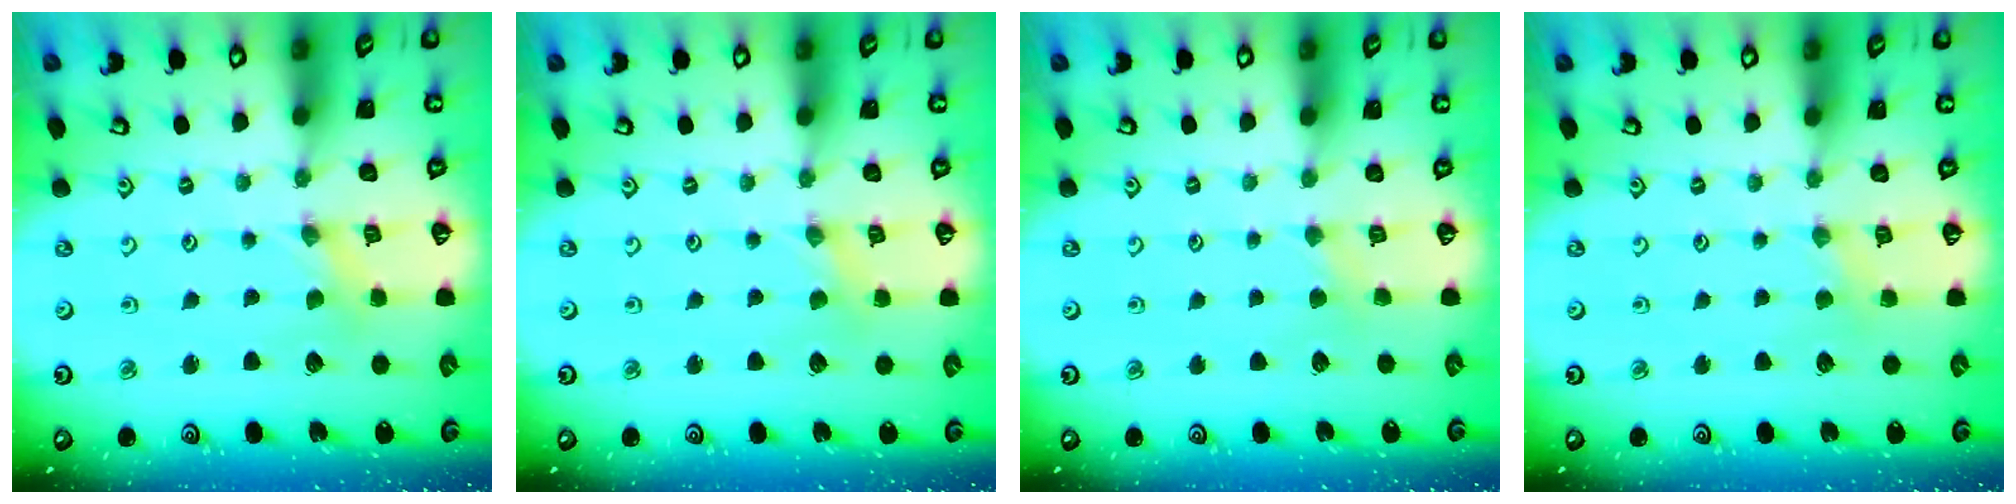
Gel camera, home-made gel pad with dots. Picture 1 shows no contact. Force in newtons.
{"total": 0.7, "press": 0.7, "slide": 0.1}
{"total": 2.5, "press": 2.4, "slide": 0.4}
{"total": 2.1, "press": 2.1, "slide": 0.3}